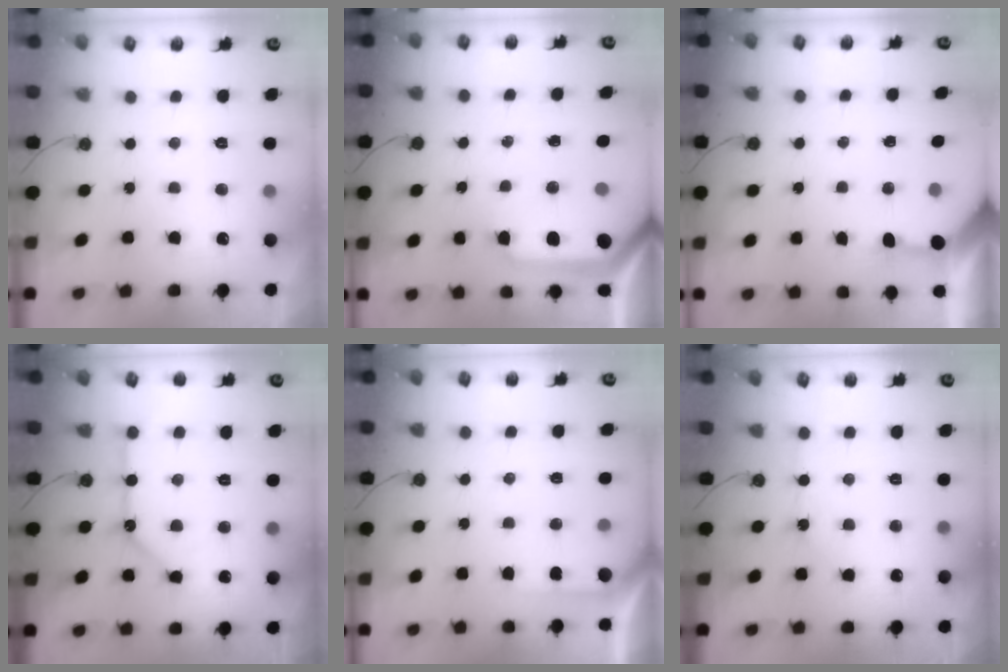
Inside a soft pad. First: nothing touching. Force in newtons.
{"total": 10.5, "press": 10.4, "slide": 1.1}
{"total": 3.5, "press": 3.4, "slide": 0.4}
{"total": 11.0, "press": 11.0, "slide": 0.1}
{"total": 1.5, "press": 1.5, "slide": 0.2}
{"total": 3.3, "press": 3.3, "slide": 0.5}